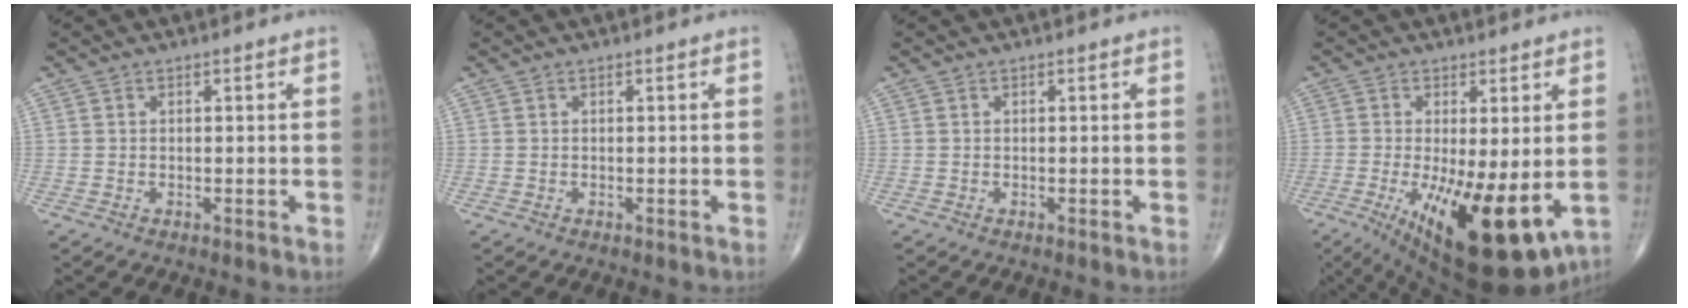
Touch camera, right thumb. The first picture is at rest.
{"total": 0.0}
{"total": 0.0}
{"total": 17.5, "force": [-3.9, 6.2, 15.9], "torque": [-0.242, -0.034, -0.038]}